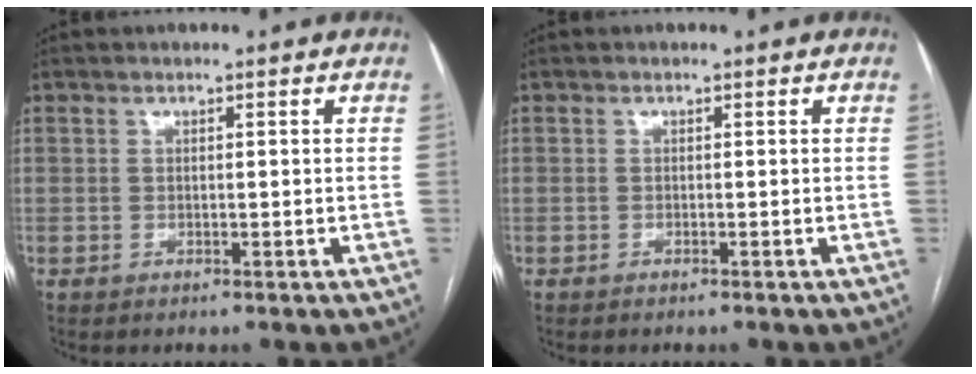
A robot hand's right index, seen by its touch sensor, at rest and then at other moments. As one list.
[{"total": 0.0}]